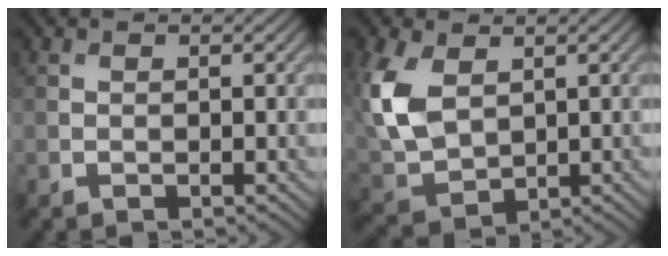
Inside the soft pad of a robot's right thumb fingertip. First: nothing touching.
{"total": 9.8, "force": [2.7, 6.3, 6.9], "torque": [-0.211, 0.003, 0.059]}